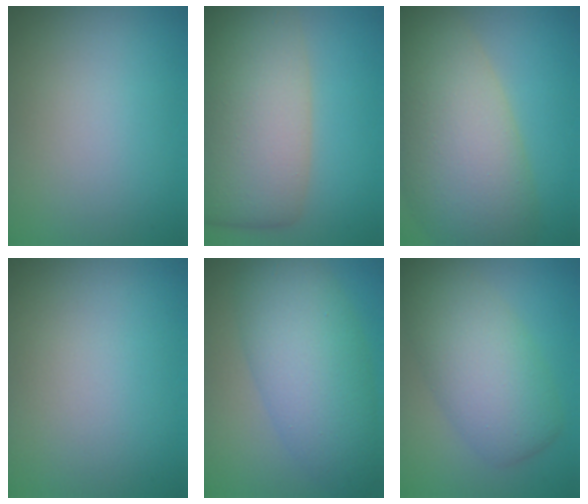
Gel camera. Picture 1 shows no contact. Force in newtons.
{"total": 11.0, "press": 11.0, "slide": 0.5}
{"total": 12.0, "press": 12.0, "slide": 1.2}
{"total": 0.0}
{"total": 7.5, "press": 7.5, "slide": 0.2}
{"total": 6.1, "press": 6.1, "slide": 0.1}